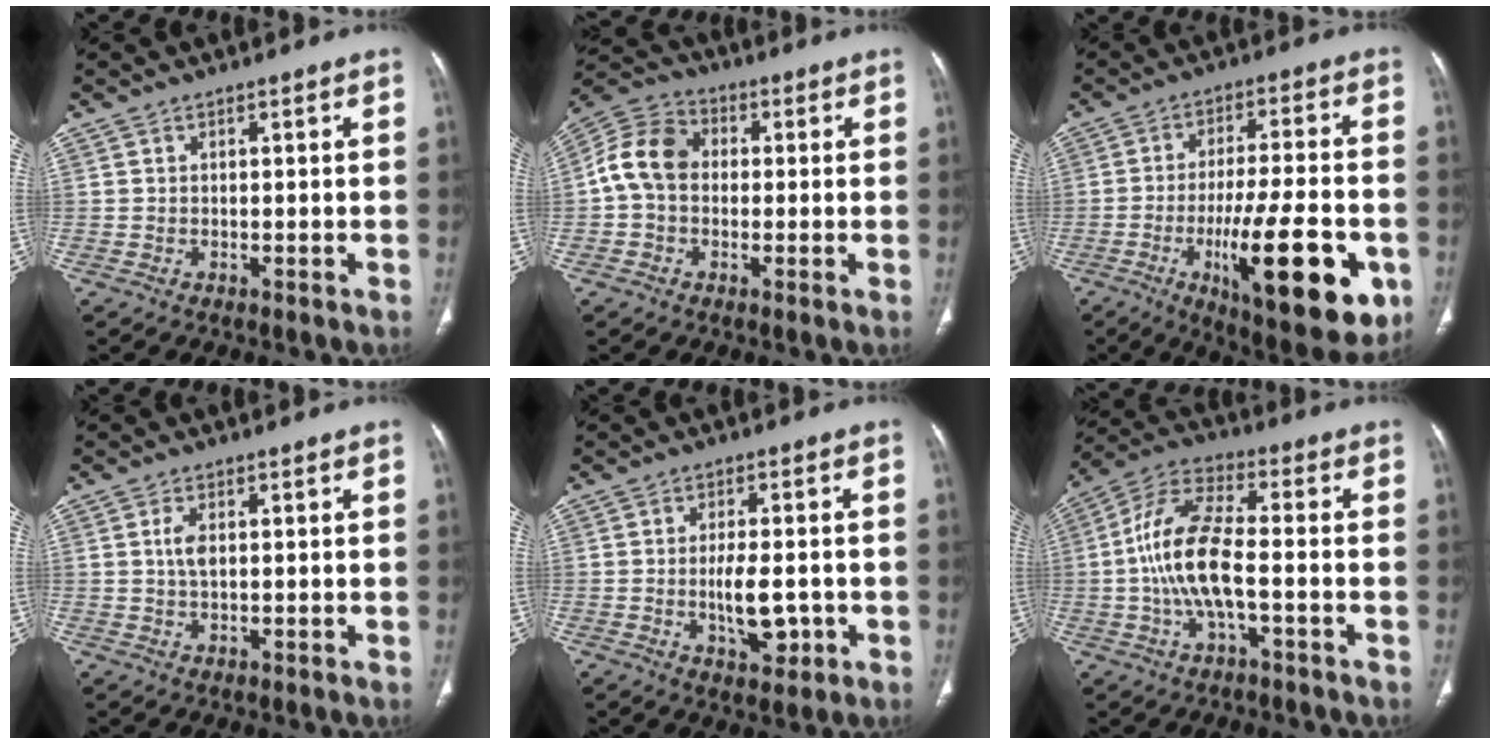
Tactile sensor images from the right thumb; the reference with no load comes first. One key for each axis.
{"total": 10.1, "fx": 0.0, "fy": 7.9, "fz": 6.3, "tx": -0.112, "ty": 0.031, "tz": -0.012}
{"total": 21.6, "fx": -7.3, "fy": 6.5, "fz": 19.3, "tx": -0.272, "ty": 0.006, "tz": -0.098}
{"total": 2.7, "fx": 0.4, "fy": 1.3, "fz": 2.3, "tx": -0.049, "ty": 0.001, "tz": 0.006}
{"total": 7.0, "fx": -1.5, "fy": 3.2, "fz": 6.1, "tx": -0.091, "ty": 0.002, "tz": -0.016}
{"total": 13.2, "fx": -2.0, "fy": 4.9, "fz": 12.1, "tx": -0.257, "ty": 0.036, "tz": -0.042}